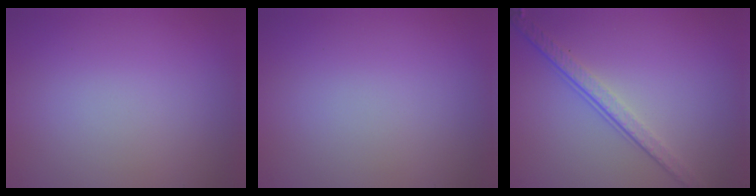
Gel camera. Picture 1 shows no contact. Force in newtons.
{"total": 0.0}
{"total": 3.8, "press": 2.7, "slide": 2.7}